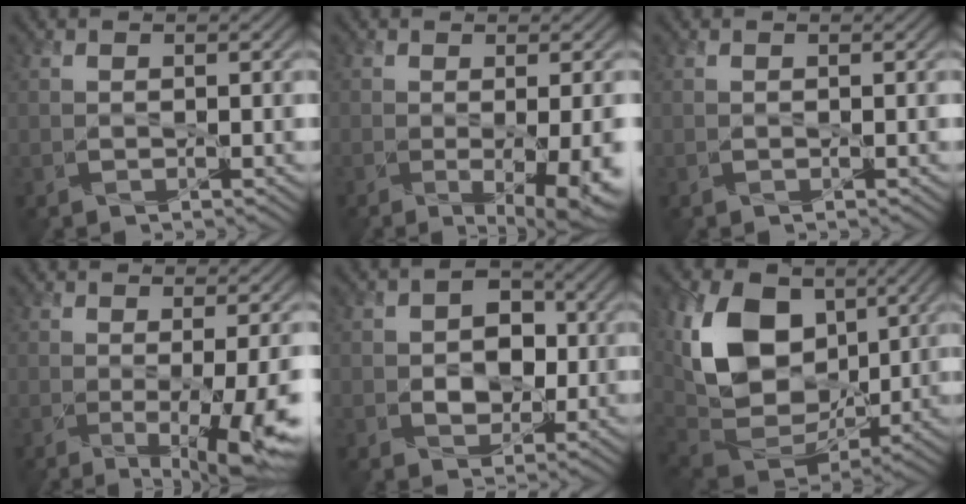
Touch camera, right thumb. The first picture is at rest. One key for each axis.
{"total": 6.1, "fx": -2.1, "fy": 2.0, "fz": 5.4, "tx": -0.081, "ty": -0.024, "tz": -0.014}
{"total": 0.0}
{"total": 6.9, "fx": -2.1, "fy": 1.1, "fz": 6.4, "tx": -0.098, "ty": -0.019, "tz": -0.024}
{"total": 5.7, "fx": -0.3, "fy": 4.5, "fz": 3.4, "tx": -0.041, "ty": 0.011, "tz": -0.020}
{"total": 14.9, "fx": 3.9, "fy": 9.9, "fz": 10.4, "tx": -0.222, "ty": 0.010, "tz": 0.076}